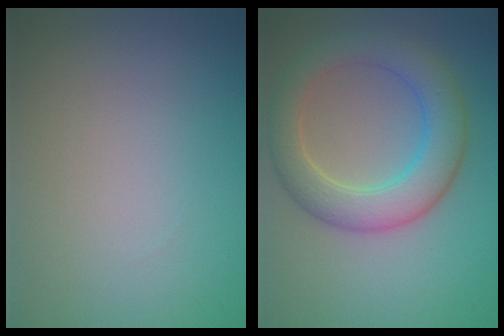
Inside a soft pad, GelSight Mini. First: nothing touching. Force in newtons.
{"total": 5.7, "press": 5.7, "slide": 0.4}